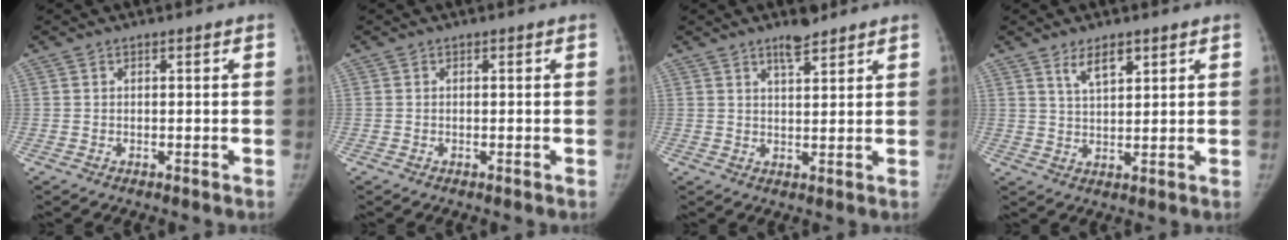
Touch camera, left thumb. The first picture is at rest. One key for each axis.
{"total": 0.0}
{"total": 4.2, "fx": 3.3, "fy": 1.2, "fz": 2.3, "tx": -0.031, "ty": -0.024, "tz": 0.055}
{"total": 4.7, "fx": 3.0, "fy": 1.8, "fz": 3.2, "tx": -0.044, "ty": -0.020, "tz": 0.056}